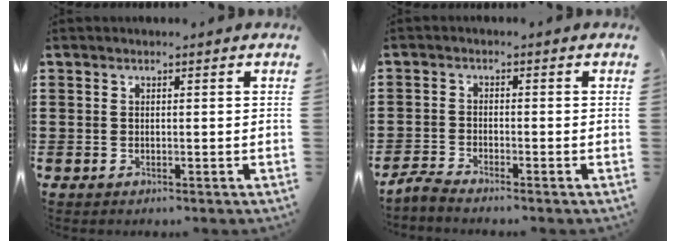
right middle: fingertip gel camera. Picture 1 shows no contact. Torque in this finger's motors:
{"motor_torque": [0.31, -0.23, 0.08, 0.01]}